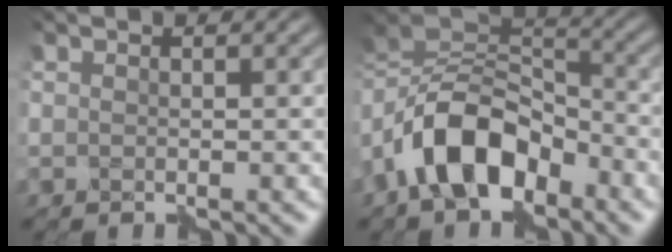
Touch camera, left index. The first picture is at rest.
{"total": 9.3, "force": [-5.5, 4.8, 5.7], "torque": [-0.104, 0.016, -0.119]}